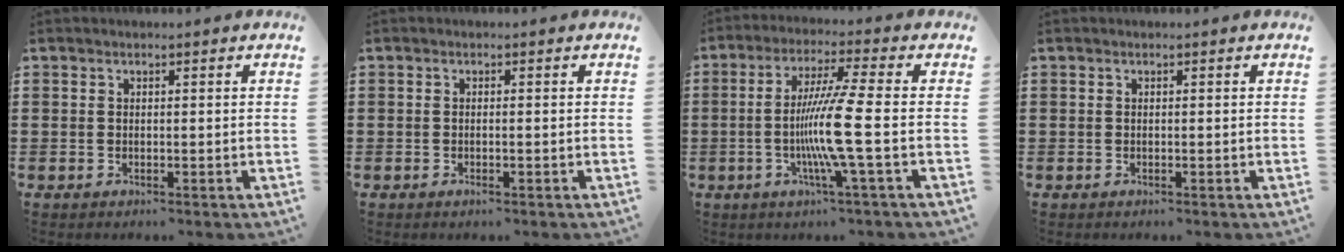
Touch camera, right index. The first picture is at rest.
{"total": 0.8, "force": [-0.4, -0.1, 0.7], "torque": [-0.011, -0.004, -0.006]}
{"total": 9.9, "force": [-2.1, -0.9, 9.7], "torque": [-0.197, -0.022, -0.051]}
{"total": 0.0}